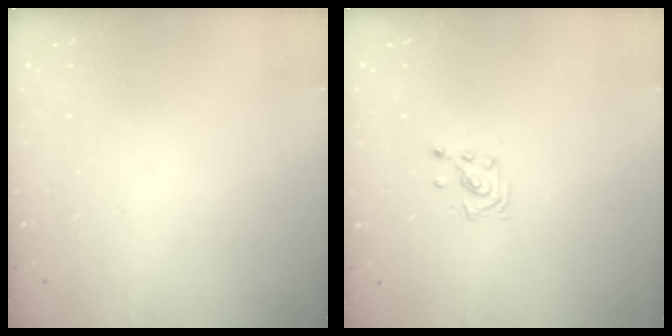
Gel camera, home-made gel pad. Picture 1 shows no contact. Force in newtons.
{"total": 2.9, "press": 2.9, "slide": 0.3}